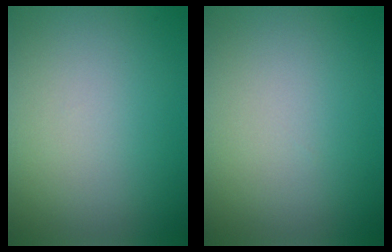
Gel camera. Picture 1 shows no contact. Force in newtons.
{"total": 0.0}